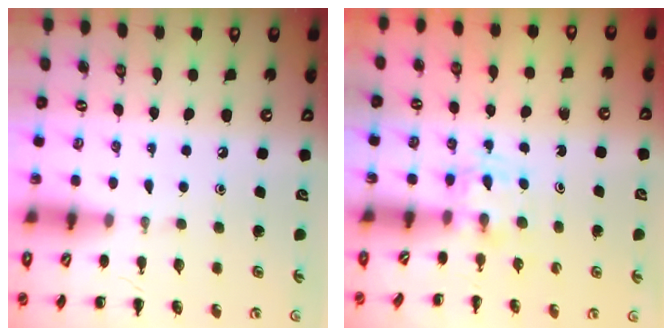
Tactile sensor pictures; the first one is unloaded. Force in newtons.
{"total": 2.8, "press": 2.6, "slide": 1.1}